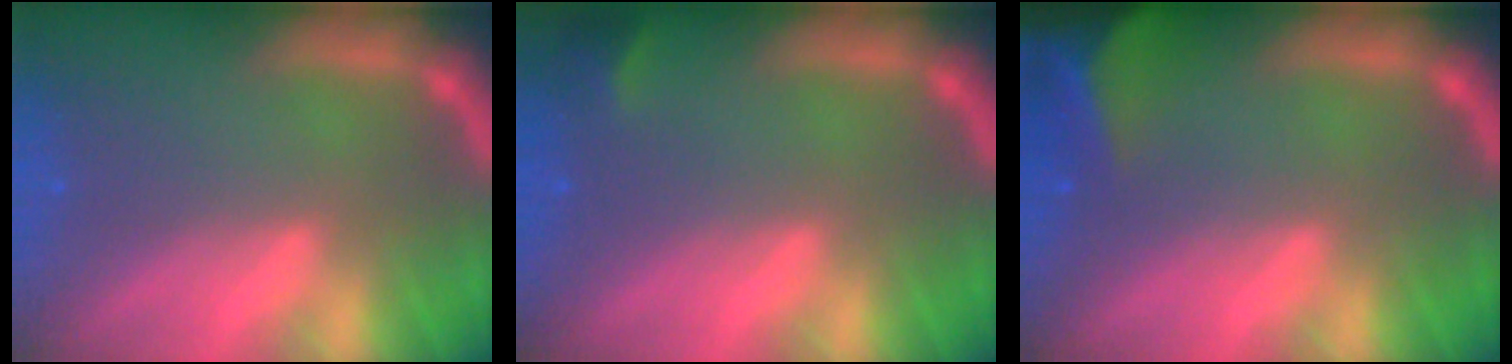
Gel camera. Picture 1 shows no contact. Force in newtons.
{"total": 1.4}
{"total": 9.5}